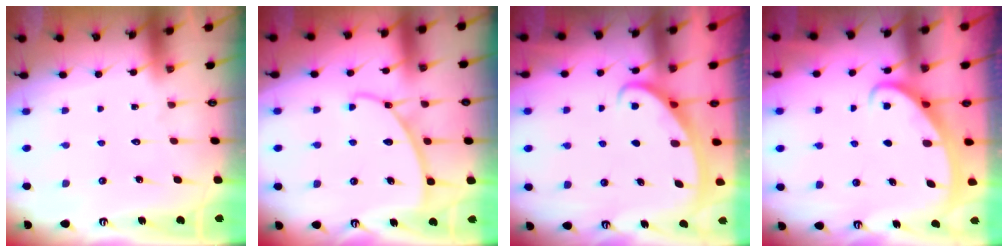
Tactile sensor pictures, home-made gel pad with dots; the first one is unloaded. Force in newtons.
{"total": 8.0, "press": 8.0, "slide": 0.3}
{"total": 2.6, "press": 2.5, "slide": 0.4}
{"total": 2.4, "press": 2.4, "slide": 0.4}